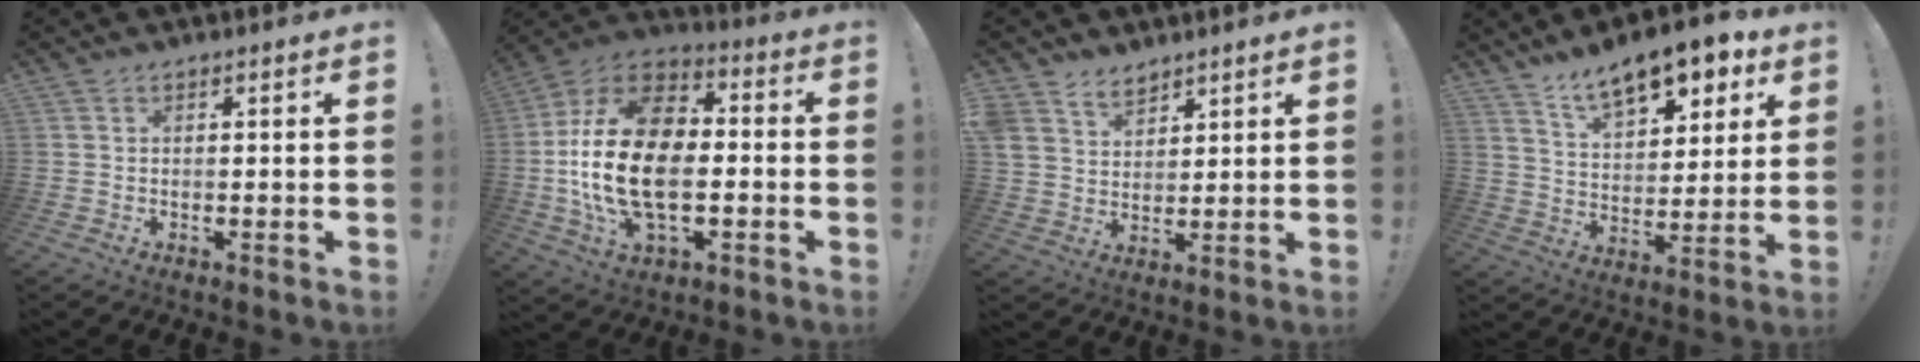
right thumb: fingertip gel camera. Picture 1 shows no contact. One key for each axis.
{"total": 25.1, "fx": -2.8, "fy": 15.2, "fz": 19.8, "tx": -0.375, "ty": 0.029, "tz": -0.039}
{"total": 7.0, "fx": 5.5, "fy": 4.2, "fz": 1.0, "tx": -0.027, "ty": -0.037, "tz": 0.109}
{"total": 15.0, "fx": 10.6, "fy": 6.4, "fz": 8.5, "tx": -0.132, "ty": -0.068, "tz": 0.184}